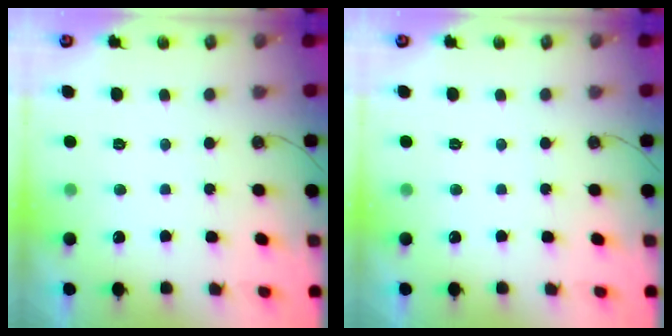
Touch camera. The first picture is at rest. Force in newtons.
{"total": 0.0}